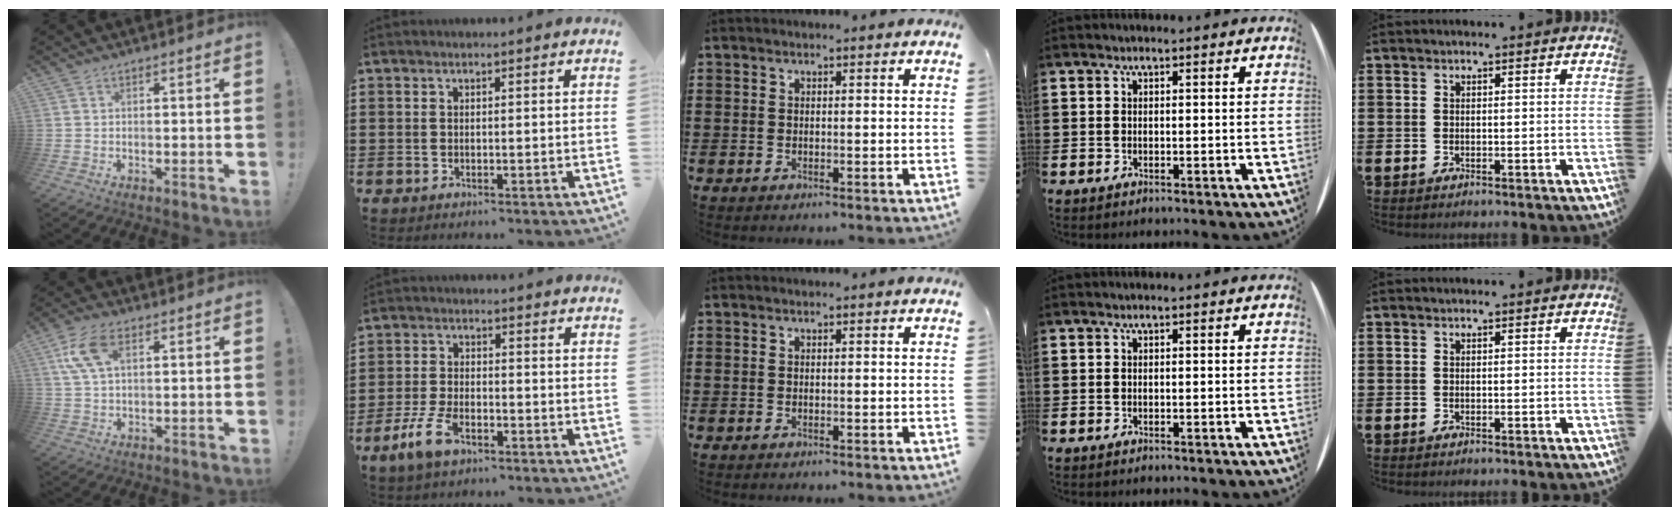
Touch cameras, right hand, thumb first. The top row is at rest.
{"thumb": {"total": 9.8, "force": [3.6, 5.1, 7.6], "torque": [-0.150, 0.002, 0.068]}, "index": {"total": 6.0, "force": [-3.3, 2.5, 4.3], "torque": [-0.105, -0.003, -0.066]}}